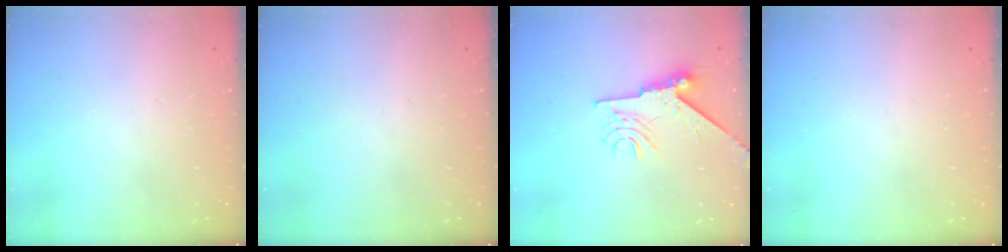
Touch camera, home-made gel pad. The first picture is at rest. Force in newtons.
{"total": 0.0}
{"total": 11.5, "press": 11.4, "slide": 1.2}
{"total": 0.0}